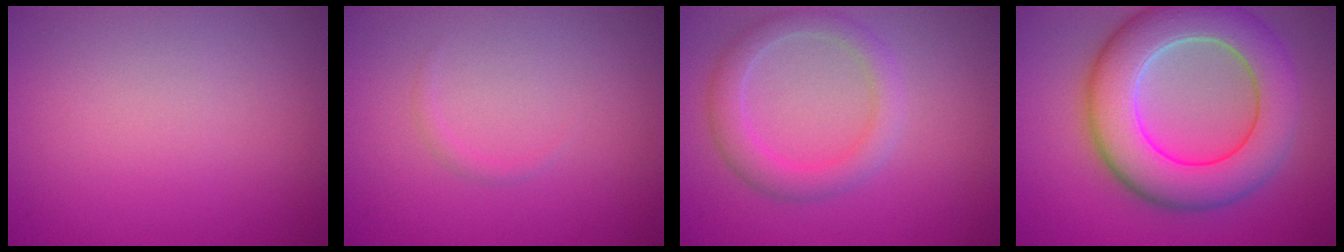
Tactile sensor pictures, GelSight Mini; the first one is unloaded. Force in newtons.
{"total": 0.5, "press": 0.5, "slide": 0.0}
{"total": 3.1, "press": 3.1, "slide": 0.0}
{"total": 9.8, "press": 9.7, "slide": 0.7}